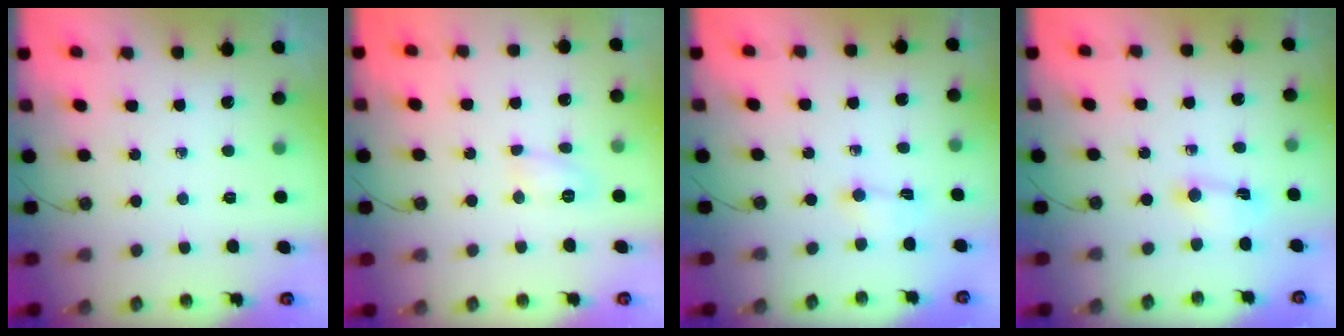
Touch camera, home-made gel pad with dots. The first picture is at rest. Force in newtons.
{"total": 5.3, "press": 5.3, "slide": 0.5}
{"total": 1.5, "press": 1.3, "slide": 0.7}
{"total": 1.5, "press": 1.5, "slide": 0.2}